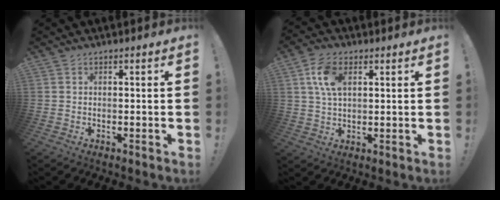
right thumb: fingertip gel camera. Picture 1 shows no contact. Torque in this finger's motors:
{"motor_torque": [0.07, 0.19, 0.53, -0.09, 0.17]}